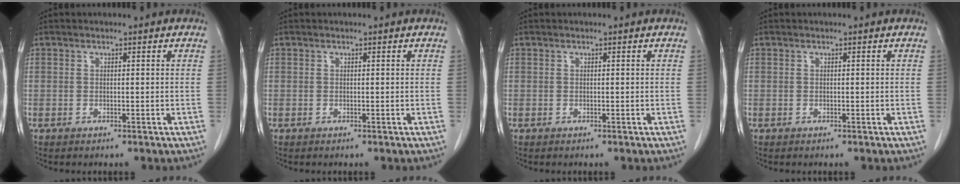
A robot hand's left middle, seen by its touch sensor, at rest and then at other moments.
{"total": 0.0}
{"total": 0.0}
{"total": 0.0}